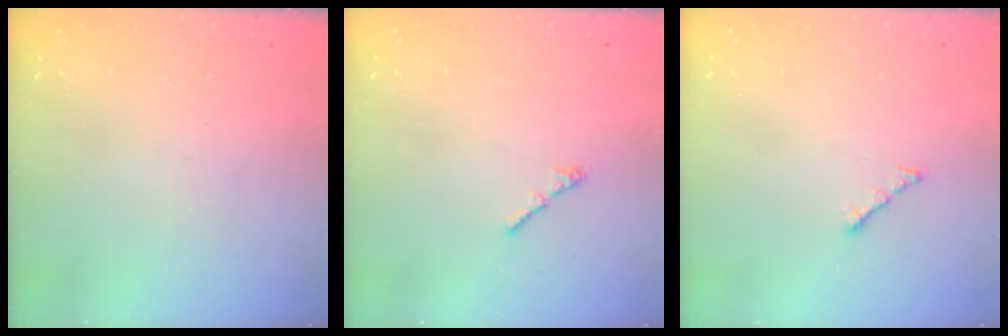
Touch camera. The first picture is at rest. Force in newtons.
{"total": 1.3, "press": 1.2, "slide": 0.6}
{"total": 1.7, "press": 1.6, "slide": 0.6}